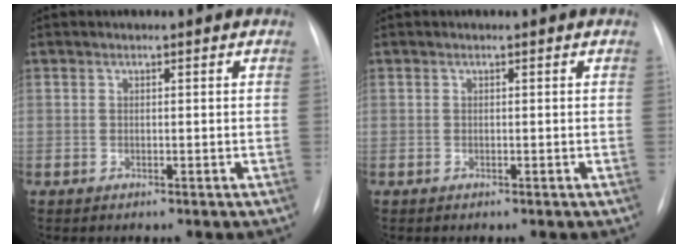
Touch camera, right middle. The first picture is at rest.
{"total": 0.0}